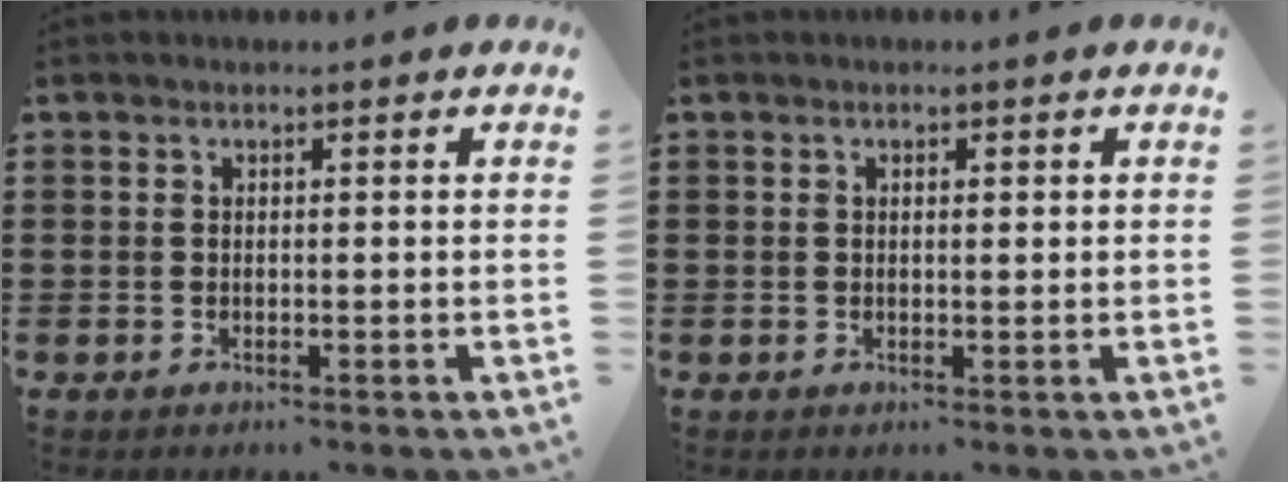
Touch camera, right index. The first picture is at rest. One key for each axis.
{"total": 1.0, "fx": 0.2, "fy": 0.3, "fz": 0.9, "tx": -0.018, "ty": 0.003, "tz": 0.002}